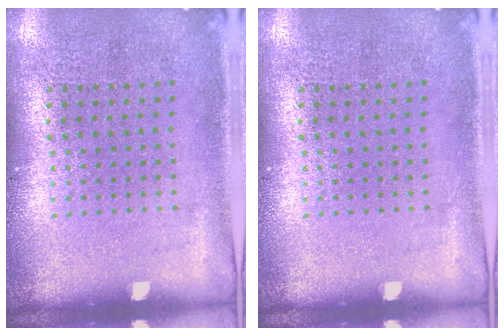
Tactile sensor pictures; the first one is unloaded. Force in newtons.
{"total": 0.0}